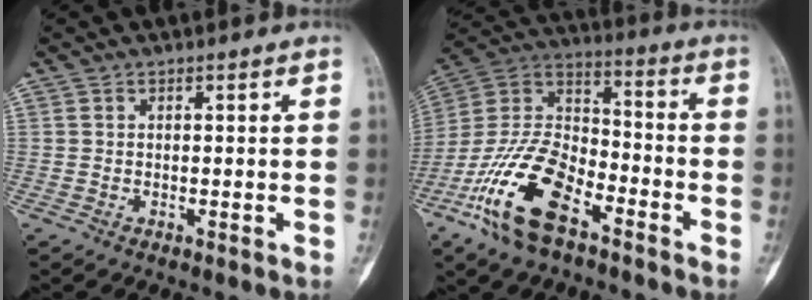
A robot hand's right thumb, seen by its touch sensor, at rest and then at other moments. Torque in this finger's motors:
{"motor_torque": [0.38, 0.52, 1.80, -0.98, 0.15]}